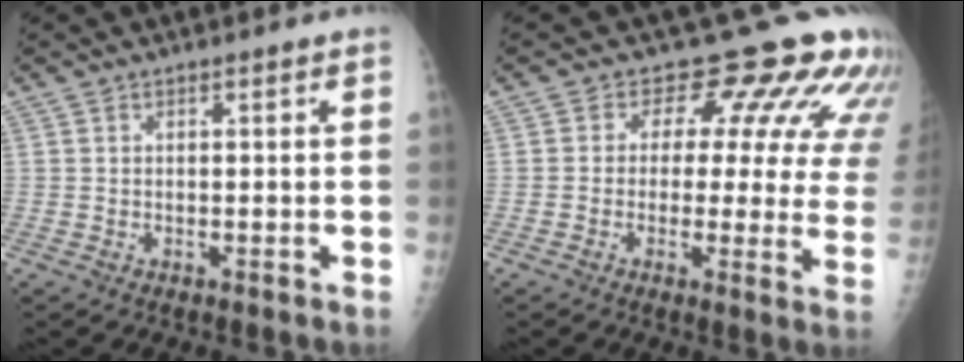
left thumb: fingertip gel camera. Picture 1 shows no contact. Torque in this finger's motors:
{"motor_torque": [0.14, 0.36, -0.04, -0.25, 0.06]}